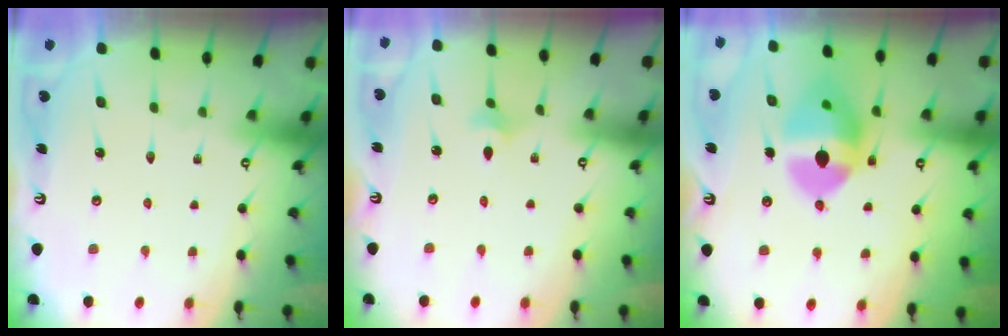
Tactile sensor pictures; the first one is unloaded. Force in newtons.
{"total": 2.5, "press": 2.5, "slide": 0.6}
{"total": 13.9, "press": 13.8, "slide": 1.7}